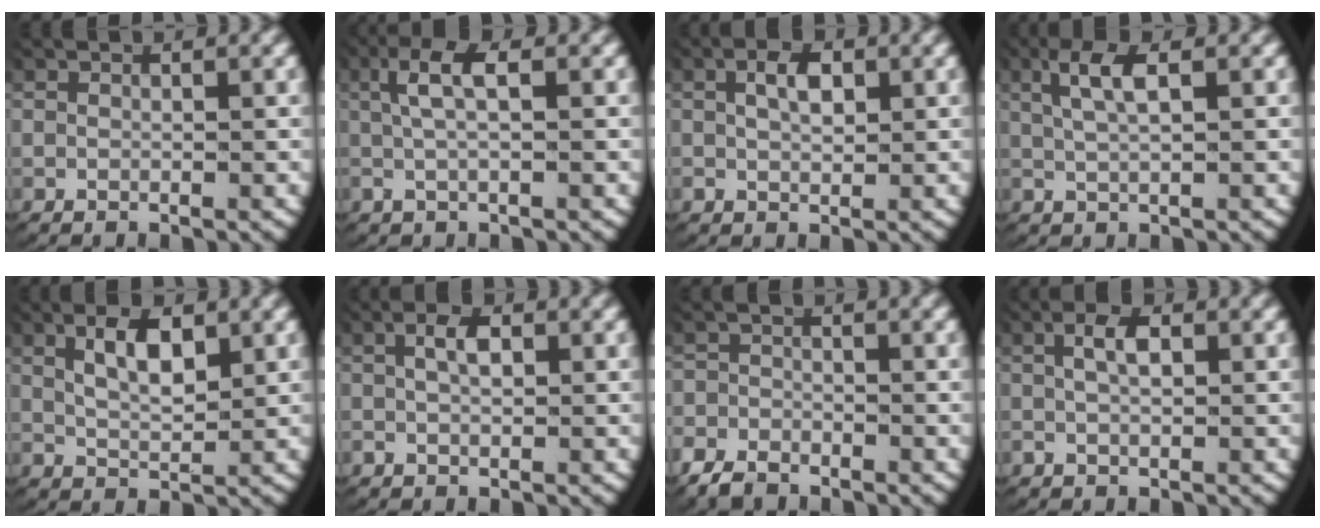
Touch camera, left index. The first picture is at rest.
{"total": 4.2, "force": [1.1, 1.6, 3.7], "torque": [-0.082, 0.010, 0.016]}
{"total": 2.5, "force": [0.7, 1.4, 2.0], "torque": [-0.031, -0.002, 0.016]}
{"total": 3.4, "force": [1.4, 1.1, 3.0], "torque": [-0.060, 0.009, 0.025]}
{"total": 3.9, "force": [1.4, 1.9, 3.1], "torque": [-0.054, -0.005, 0.030]}
{"total": 2.3, "force": [0.3, 1.3, 1.9], "torque": [-0.032, 0.001, 0.006]}
{"total": 2.8, "force": [-2.3, 1.6, 0.3], "torque": [-0.012, -0.012, -0.040]}
{"total": 2.6, "force": [0.3, 1.3, 2.2], "torque": [-0.039, 0.003, 0.006]}